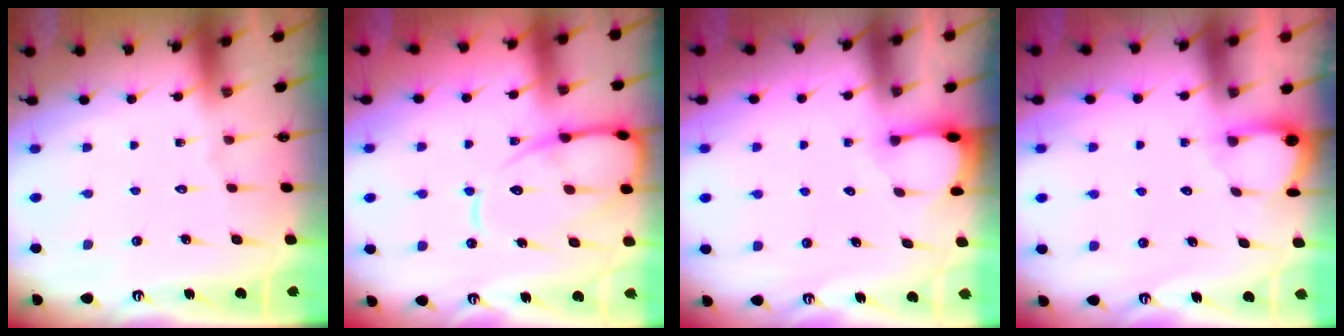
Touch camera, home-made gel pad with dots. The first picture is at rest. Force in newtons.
{"total": 13.5, "press": 13.5, "slide": 1.5}
{"total": 2.0, "press": 1.9, "slide": 0.3}
{"total": 2.8, "press": 2.8, "slide": 0.3}